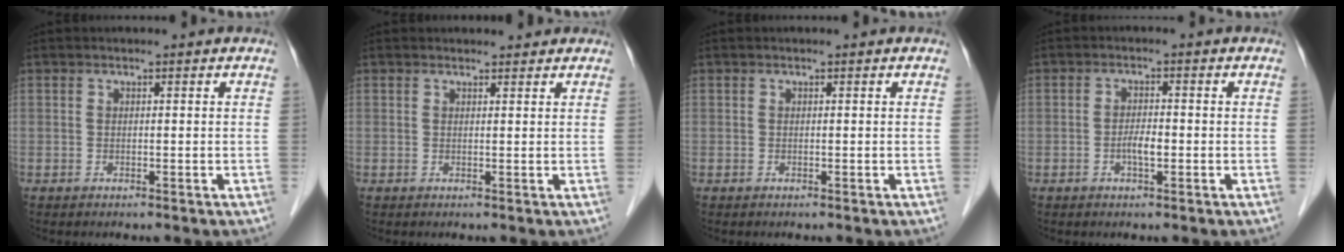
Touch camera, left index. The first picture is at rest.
{"total": 0.7, "force": [-0.1, 0.6, 0.2], "torque": [0.000, -0.010, -0.018]}
{"total": 0.0}
{"total": 3.6, "force": [-2.9, 0.6, 2.0], "torque": [-0.033, -0.014, -0.054]}